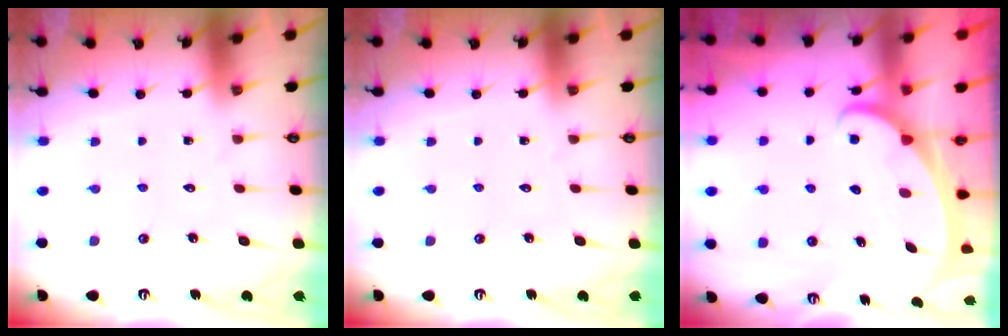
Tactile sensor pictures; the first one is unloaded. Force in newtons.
{"total": 0.0}
{"total": 2.4, "press": 2.3, "slide": 0.3}